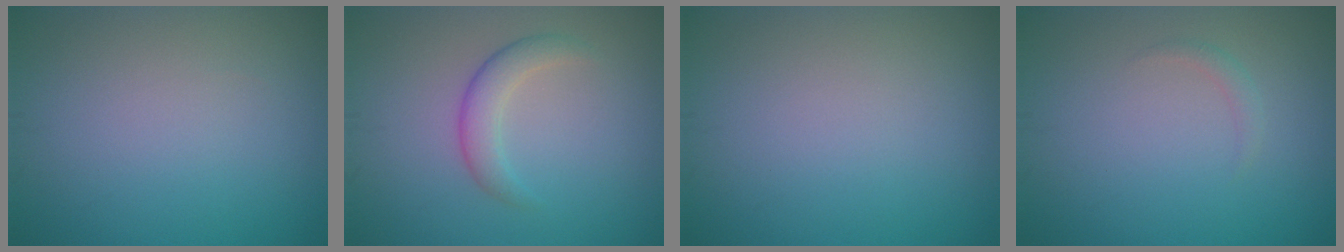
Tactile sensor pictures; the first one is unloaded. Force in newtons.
{"total": 2.5, "press": 2.5, "slide": 0.0}
{"total": 0.0}
{"total": 0.9, "press": 0.9, "slide": 0.1}